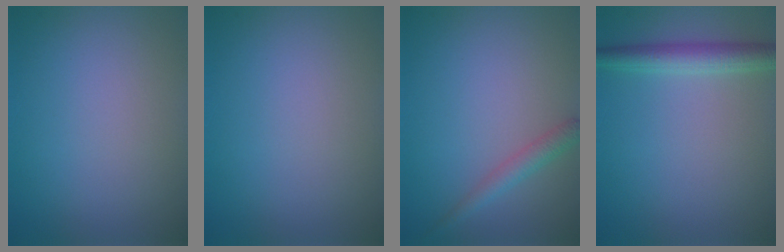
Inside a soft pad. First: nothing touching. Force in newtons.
{"total": 0.0}
{"total": 1.9, "press": 1.9, "slide": 0.1}
{"total": 2.8, "press": 2.8, "slide": 0.1}